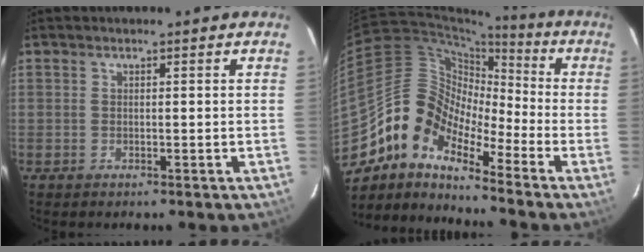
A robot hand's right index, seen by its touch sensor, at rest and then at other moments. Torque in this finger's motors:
{"motor_torque": [0.56, -0.63, 0.52, 0.05]}